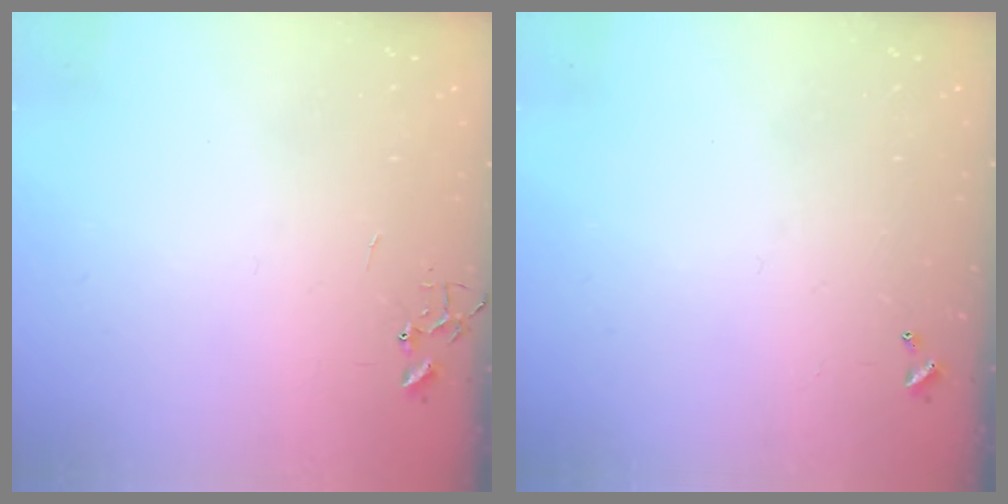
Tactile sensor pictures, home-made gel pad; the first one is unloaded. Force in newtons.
{"total": 0.0}